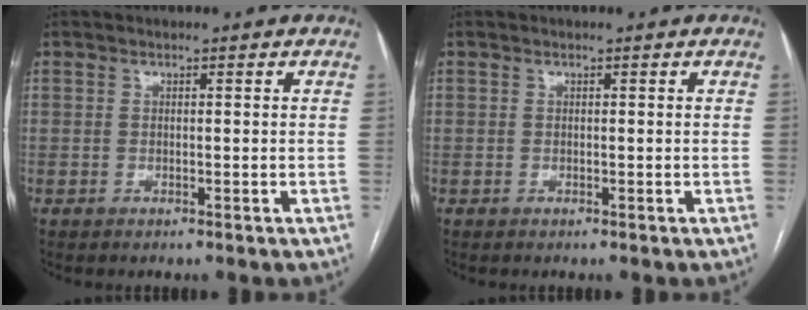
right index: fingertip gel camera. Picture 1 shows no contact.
{"total": 0.0}